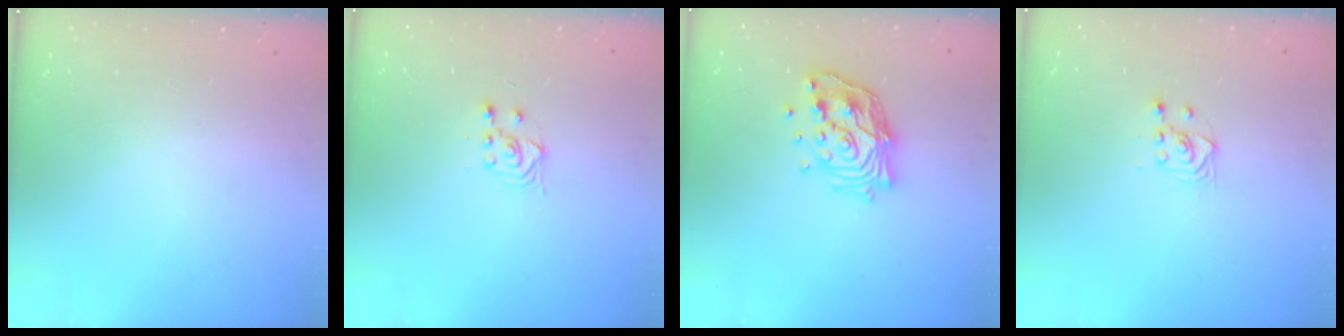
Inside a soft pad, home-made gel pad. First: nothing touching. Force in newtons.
{"total": 3.0, "press": 2.6, "slide": 1.3}
{"total": 14.9, "press": 14.8, "slide": 1.1}
{"total": 3.2, "press": 3.1, "slide": 0.9}